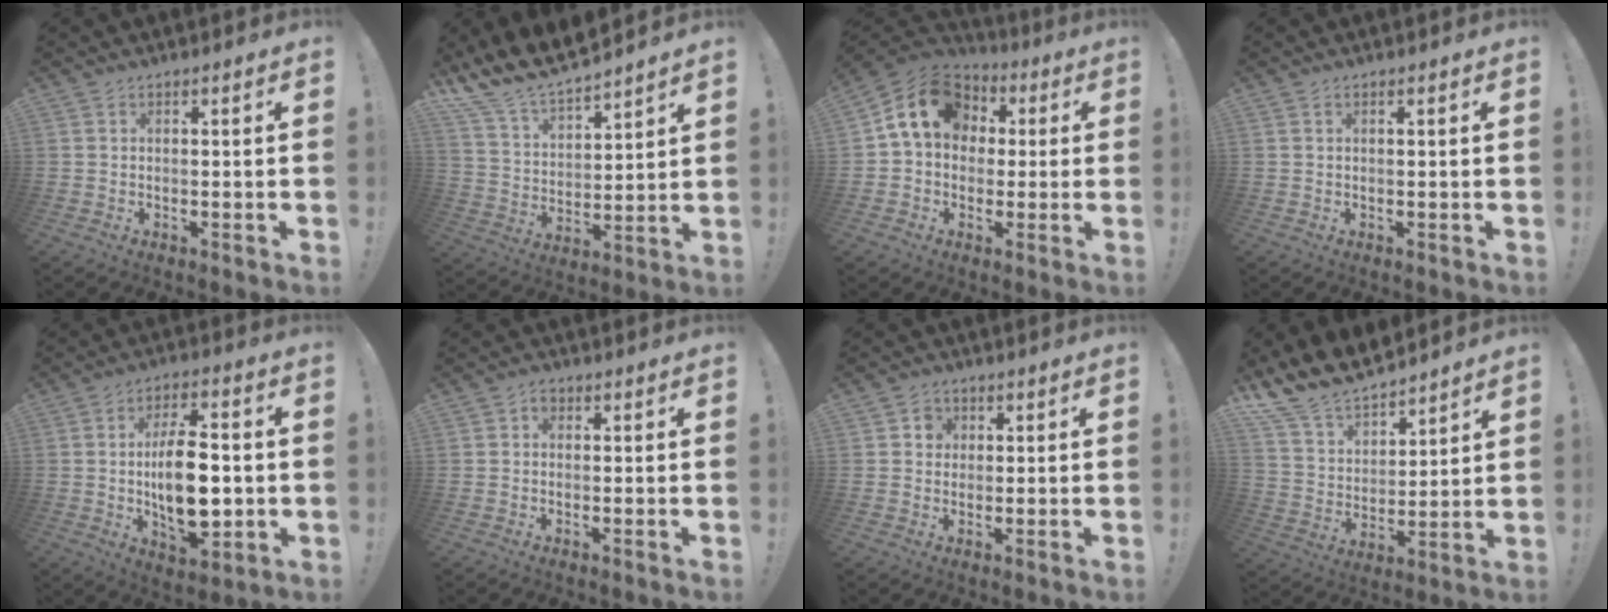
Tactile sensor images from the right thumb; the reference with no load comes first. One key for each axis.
{"total": 13.0, "fx": 12.1, "fy": 3.3, "fz": 3.6, "tx": -0.098, "ty": -0.101, "tz": 0.222}
{"total": 13.7, "fx": 3.0, "fy": 10.9, "fz": 7.8, "tx": -0.124, "ty": 0.007, "tz": 0.061}
{"total": 0.6, "fx": 0.2, "fy": 0.0, "fz": 0.6, "tx": -0.019, "ty": 0.003, "tz": 0.005}
{"total": 16.5, "fx": -1.2, "fy": 8.1, "fz": 14.3, "tx": -0.243, "ty": 0.001, "tz": -0.021}
{"total": 2.0, "fx": 0.3, "fy": 1.5, "fz": 1.3, "tx": -0.024, "ty": 0.004, "tz": 0.004}
{"total": 3.6, "fx": 0.8, "fy": 3.3, "fz": 1.2, "tx": -0.016, "ty": 0.001, "tz": 0.013}
{"total": 14.3, "fx": 13.1, "fy": 4.6, "fz": 3.1, "tx": -0.089, "ty": -0.109, "tz": 0.244}